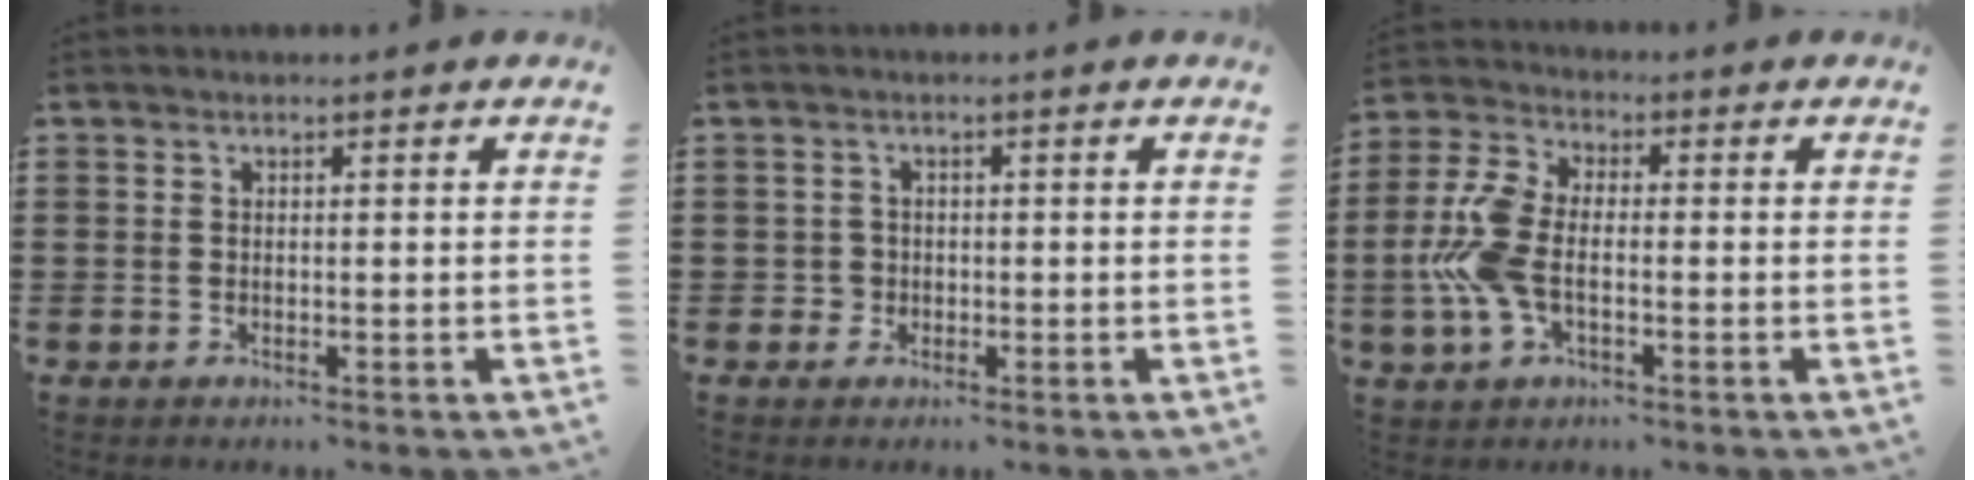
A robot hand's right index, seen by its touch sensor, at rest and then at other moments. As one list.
[{"total": 1.6, "force": [-0.4, 1.5, 0.2], "torque": [-0.010, 0.004, -0.011]}, {"total": 8.6, "force": [-1.5, 4.7, 7.1], "torque": [-0.179, -0.007, -0.034]}]